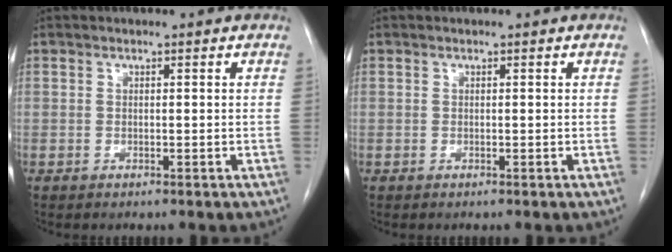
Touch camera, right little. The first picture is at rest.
{"total": 0.0}